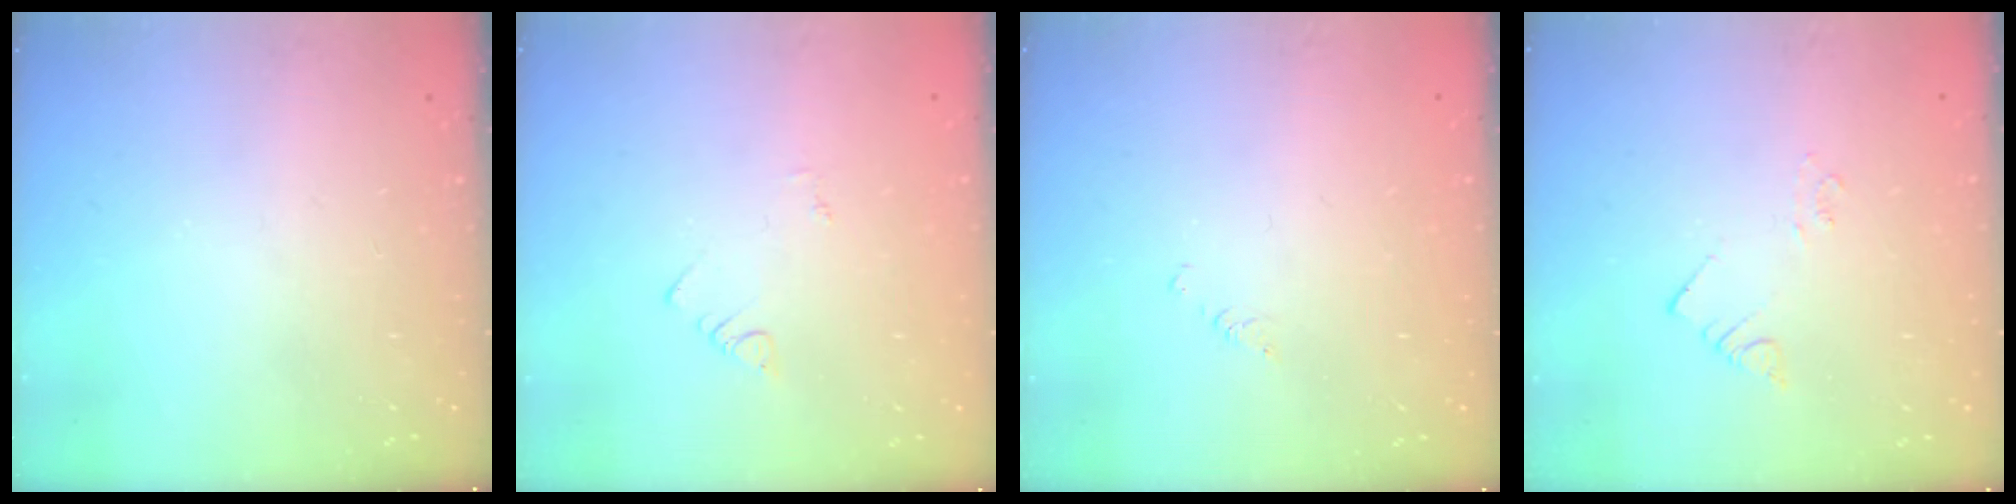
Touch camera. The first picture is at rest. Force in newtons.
{"total": 1.1, "press": 1.1, "slide": 0.3}
{"total": 1.2, "press": 1.2, "slide": 0.2}
{"total": 2.1, "press": 2.1, "slide": 0.3}